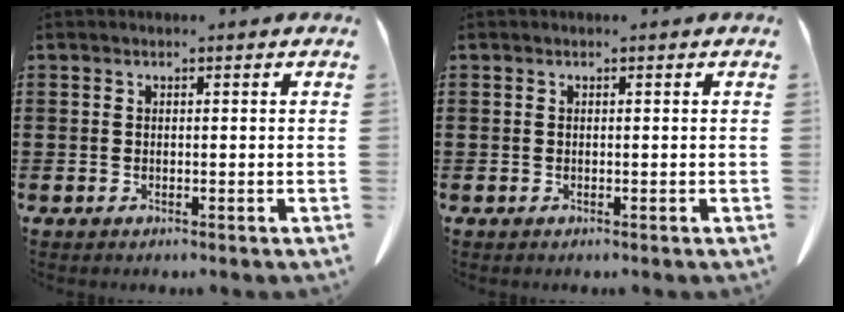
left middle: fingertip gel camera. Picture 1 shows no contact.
{"total": 0.0}